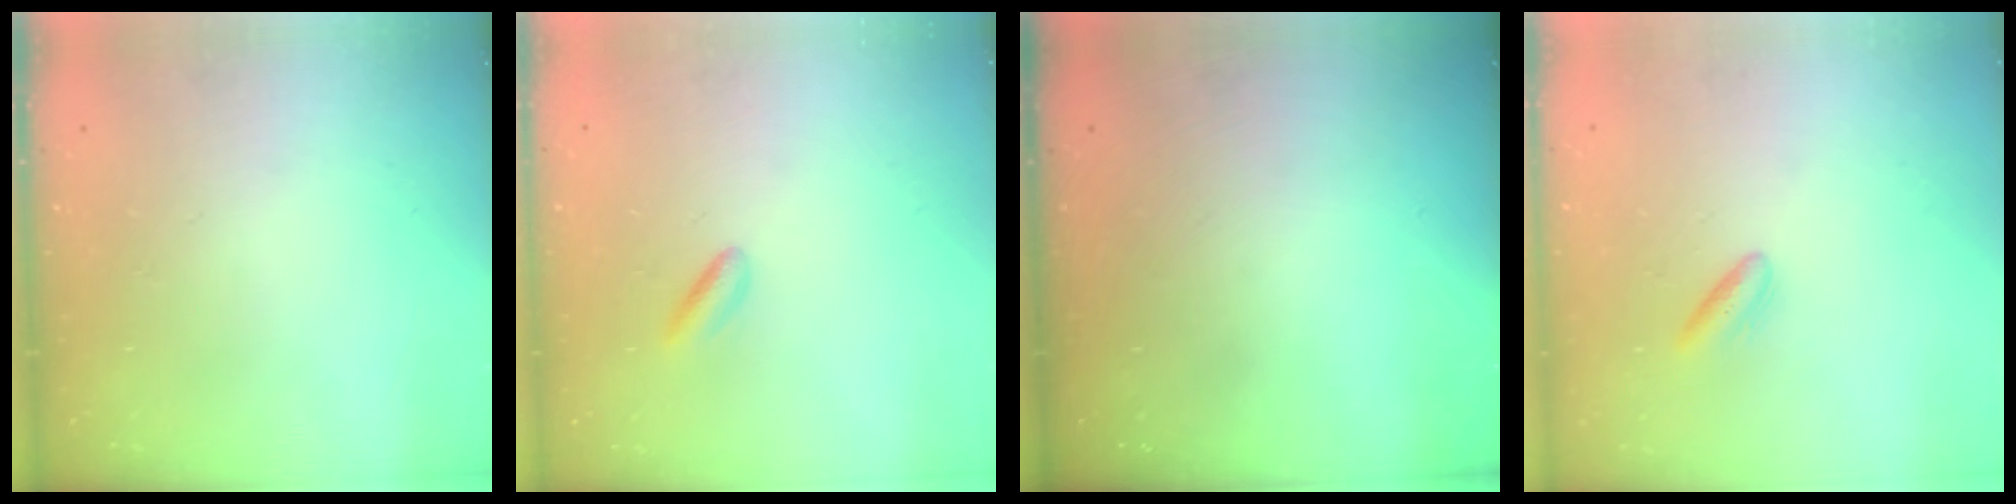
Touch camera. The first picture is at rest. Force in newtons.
{"total": 4.2, "press": 4.1, "slide": 1.0}
{"total": 0.0}
{"total": 3.1, "press": 2.8, "slide": 1.4}